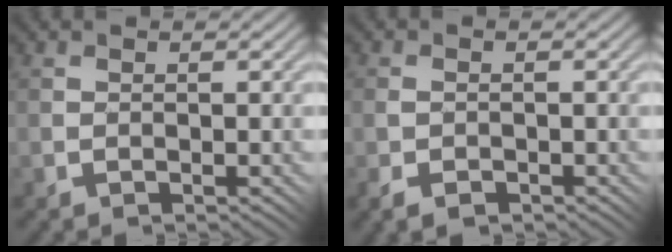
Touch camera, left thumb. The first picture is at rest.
{"total": 1.7, "force": [-1.0, 0.9, 1.0], "torque": [-0.021, -0.001, -0.024]}